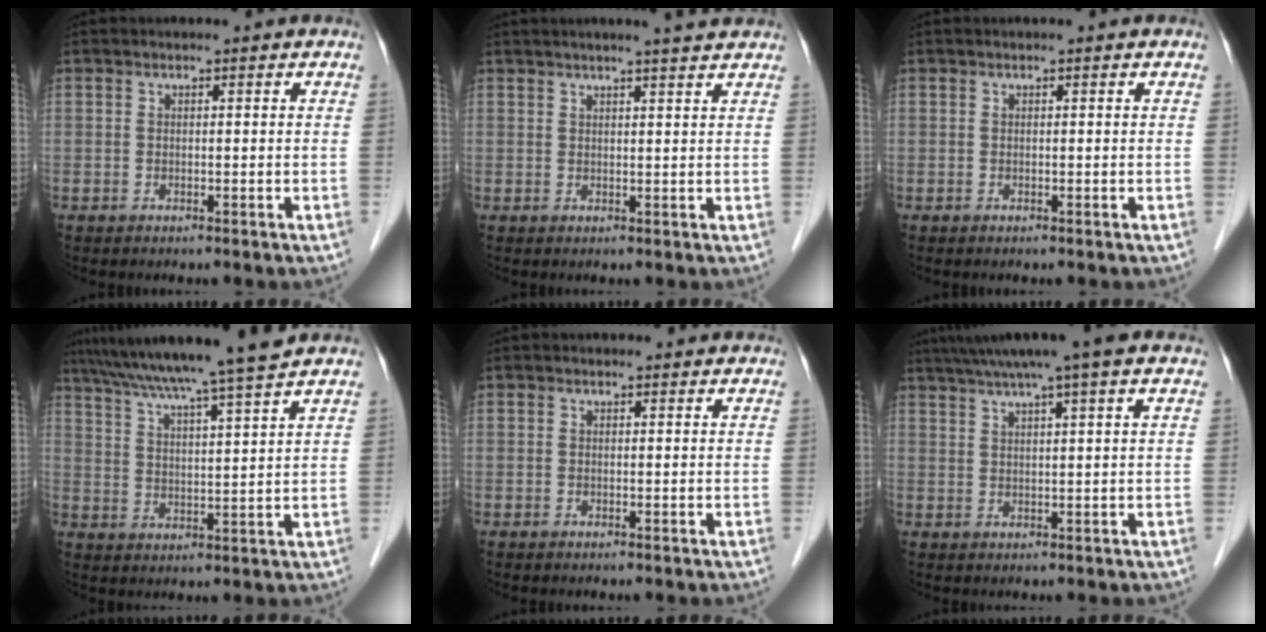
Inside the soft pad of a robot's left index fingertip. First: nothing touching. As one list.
[{"total": 6.0, "force": [5.1, -0.1, 3.1], "torque": [-0.047, 0.010, 0.060]}, {"total": 0.0}, {"total": 14.4, "force": [12.3, -1.7, 7.2], "torque": [-0.123, -0.001, 0.184]}, {"total": 0.7, "force": [0.7, 0.3, 0.0], "torque": [-0.007, -0.001, 0.005]}, {"total": 9.3, "force": [6.9, -0.7, 6.2], "torque": [-0.101, 0.028, 0.094]}]